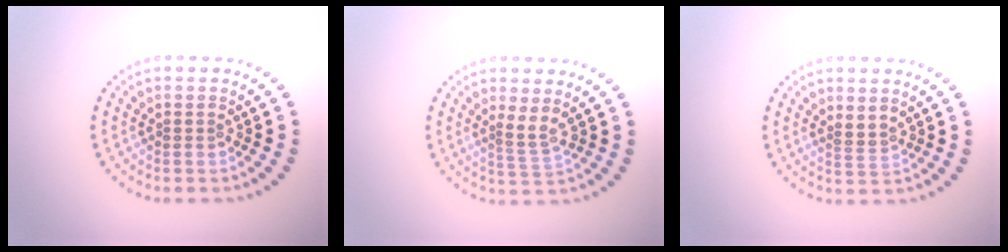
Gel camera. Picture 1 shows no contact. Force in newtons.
{"total": 1.8, "press": 1.3, "slide": 1.3}
{"total": 1.5, "press": 1.2, "slide": 0.8}